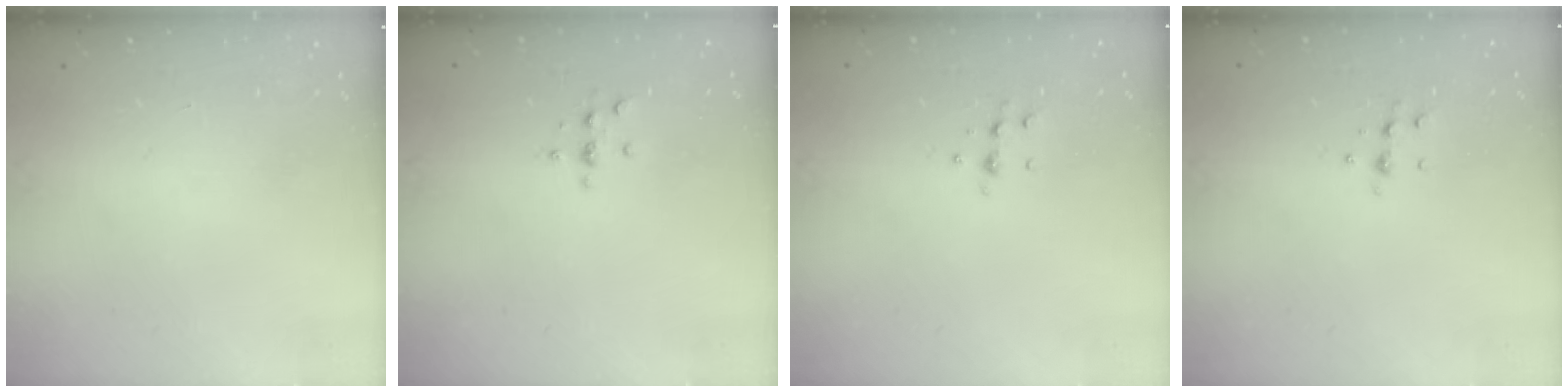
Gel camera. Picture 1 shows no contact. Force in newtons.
{"total": 2.2, "press": 2.1, "slide": 0.2}
{"total": 5.8, "press": 5.7, "slide": 1.2}
{"total": 5.8, "press": 5.7, "slide": 1.2}